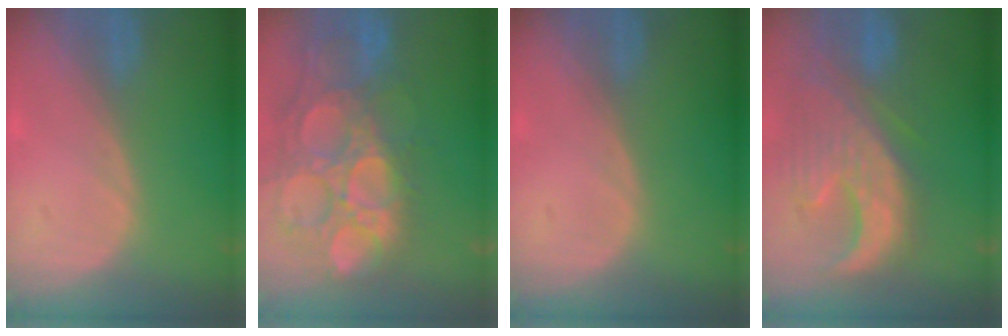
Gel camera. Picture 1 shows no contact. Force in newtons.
{"total": 15.8, "press": 13.1, "slide": 9.0}
{"total": 0.0}
{"total": 12.6, "press": 11.1, "slide": 6.0}